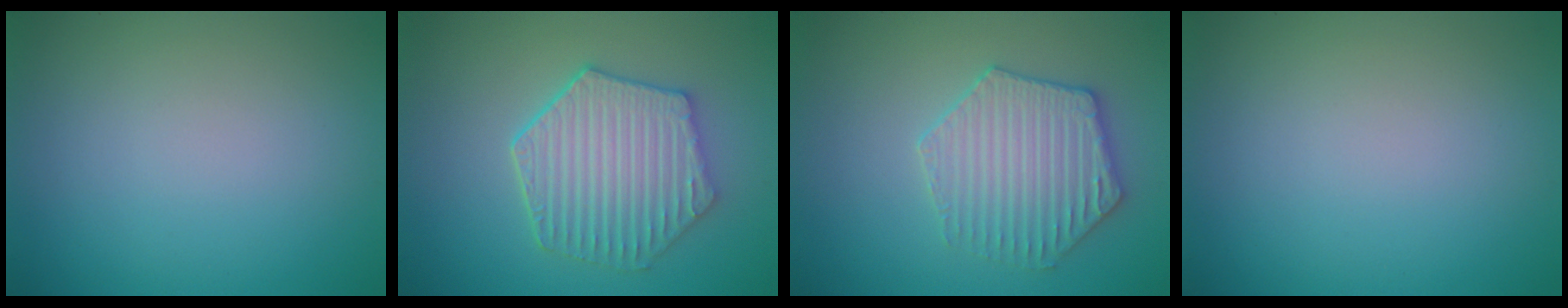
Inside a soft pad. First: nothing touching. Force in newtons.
{"total": 6.1, "press": 4.9, "slide": 3.7}
{"total": 4.1, "press": 3.9, "slide": 1.0}
{"total": 0.0}